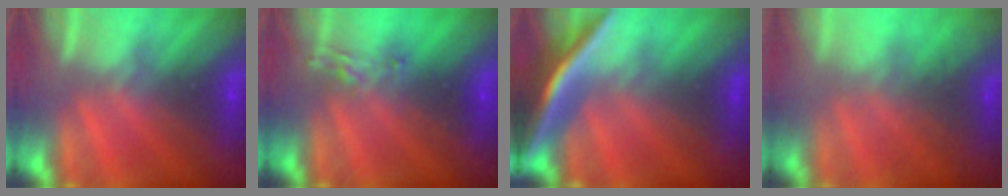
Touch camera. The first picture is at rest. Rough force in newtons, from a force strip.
{"total": 2.5}
{"total": 7.1}
{"total": 10.9}